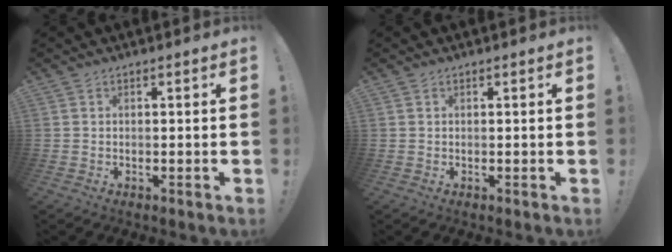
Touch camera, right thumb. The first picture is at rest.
{"total": 0.0}